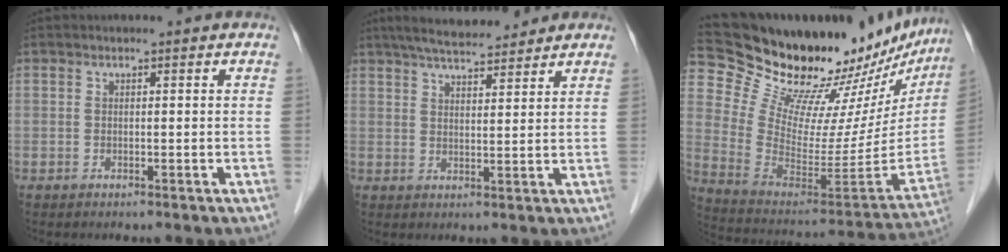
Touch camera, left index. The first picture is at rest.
{"total": 9.6, "force": [8.4, 1.3, 4.4], "torque": [-0.071, 0.021, 0.129]}
{"total": 28.5, "force": [25.4, 8.8, 9.6], "torque": [-0.156, -0.072, 0.359]}